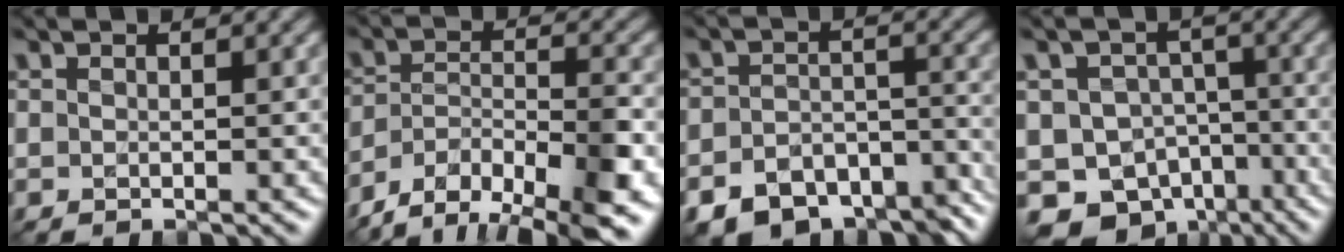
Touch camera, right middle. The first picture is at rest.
{"total": 10.2, "force": [-7.2, 4.1, 5.9], "torque": [-0.101, -0.004, -0.121]}
{"total": 11.1, "force": [-8.6, 6.0, 3.6], "torque": [-0.060, -0.023, -0.103]}
{"total": 9.3, "force": [-5.6, 6.5, 3.4], "torque": [-0.040, -0.004, -0.079]}